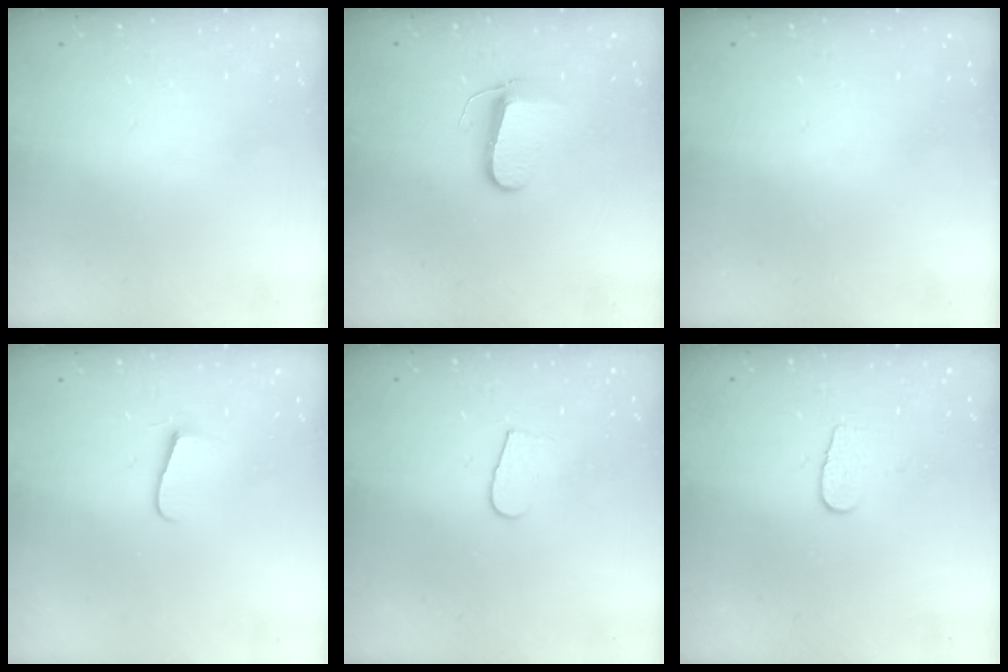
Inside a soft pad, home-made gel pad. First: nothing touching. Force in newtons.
{"total": 8.1, "press": 8.1, "slide": 0.9}
{"total": 0.0}
{"total": 6.8, "press": 6.8, "slide": 0.6}
{"total": 6.0, "press": 6.0, "slide": 0.5}
{"total": 6.6, "press": 6.6, "slide": 0.6}